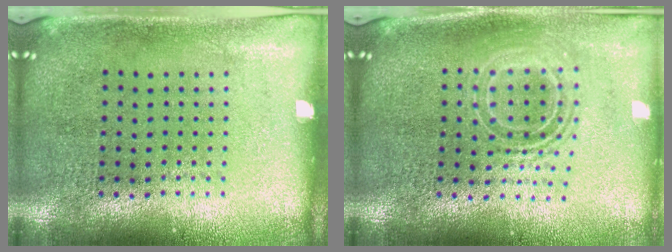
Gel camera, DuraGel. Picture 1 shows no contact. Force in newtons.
{"total": 1.7, "press": 1.4, "slide": 1.1}